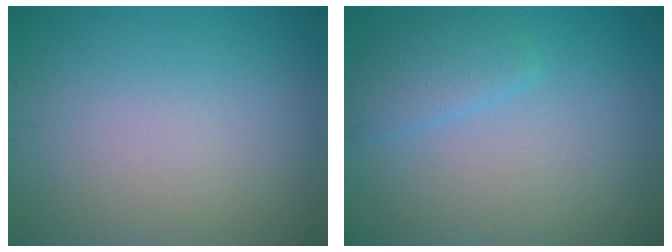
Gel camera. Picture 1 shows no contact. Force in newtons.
{"total": 2.4, "press": 2.4, "slide": 0.2}